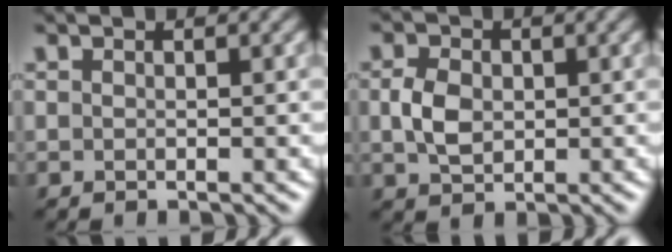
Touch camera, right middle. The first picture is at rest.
{"total": 3.1, "force": [0.1, 2.3, 2.0], "torque": [-0.047, 0.000, -0.001]}